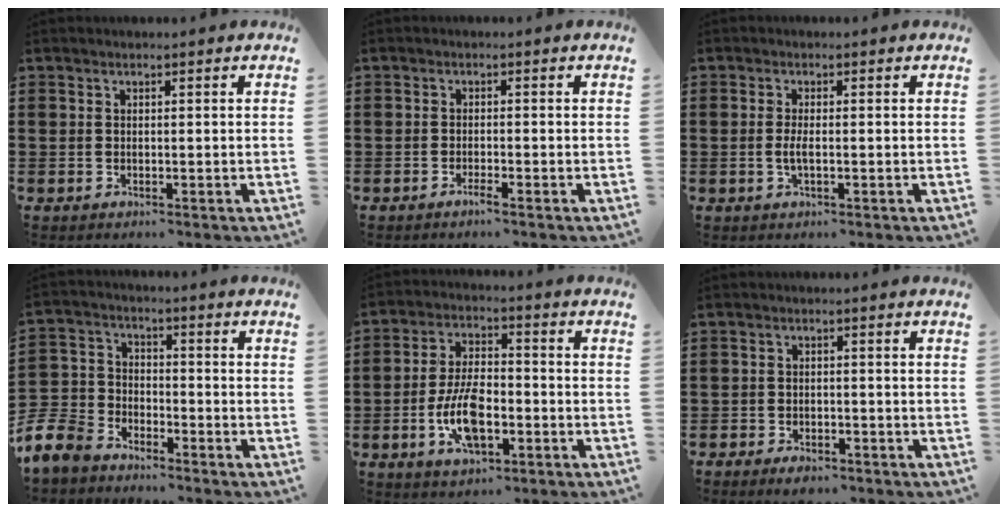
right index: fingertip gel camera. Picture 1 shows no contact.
{"total": 1.4, "force": [-1.1, -0.1, 0.9], "torque": [-0.016, -0.006, -0.018]}
{"total": 2.2, "force": [-0.4, 0.4, 2.2], "torque": [-0.053, -0.008, -0.012]}
{"total": 7.8, "force": [-6.9, 3.1, 1.9], "torque": [-0.072, 0.007, -0.145]}
{"total": 9.4, "force": [-3.0, 4.4, 7.8], "torque": [-0.168, 0.001, -0.057]}
{"total": 2.1, "force": [-2.0, 0.6, 0.4], "torque": [-0.011, 0.003, -0.039]}